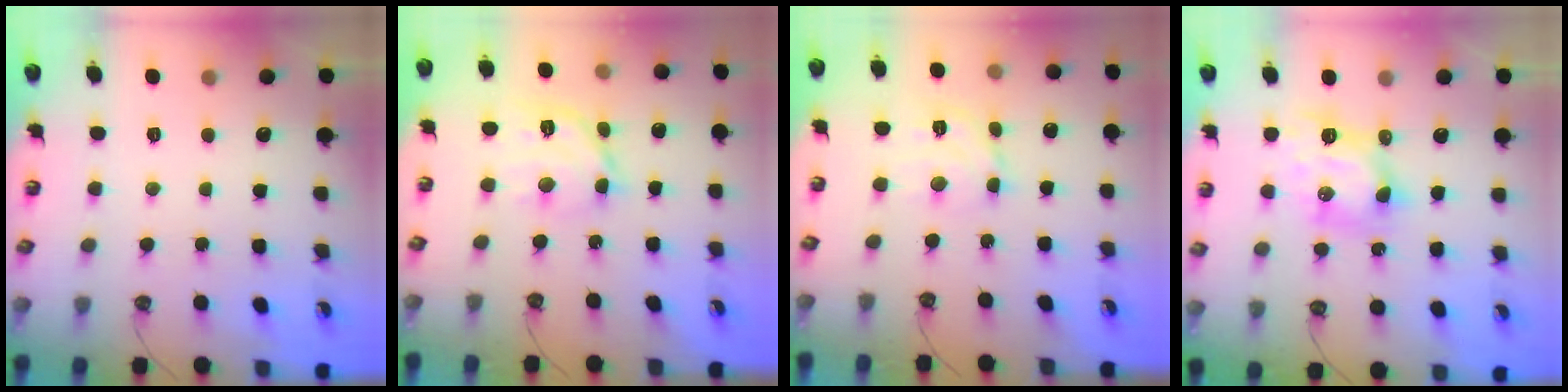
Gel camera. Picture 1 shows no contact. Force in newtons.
{"total": 13.0, "press": 13.0, "slide": 1.1}
{"total": 9.4, "press": 9.4, "slide": 1.0}
{"total": 7.6, "press": 7.5, "slide": 0.6}